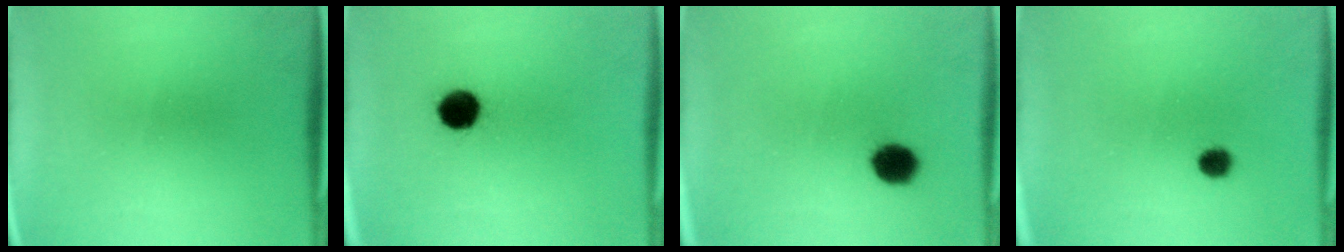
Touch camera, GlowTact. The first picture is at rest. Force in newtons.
{"total": 7.0}
{"total": 5.7}
{"total": 2.6}